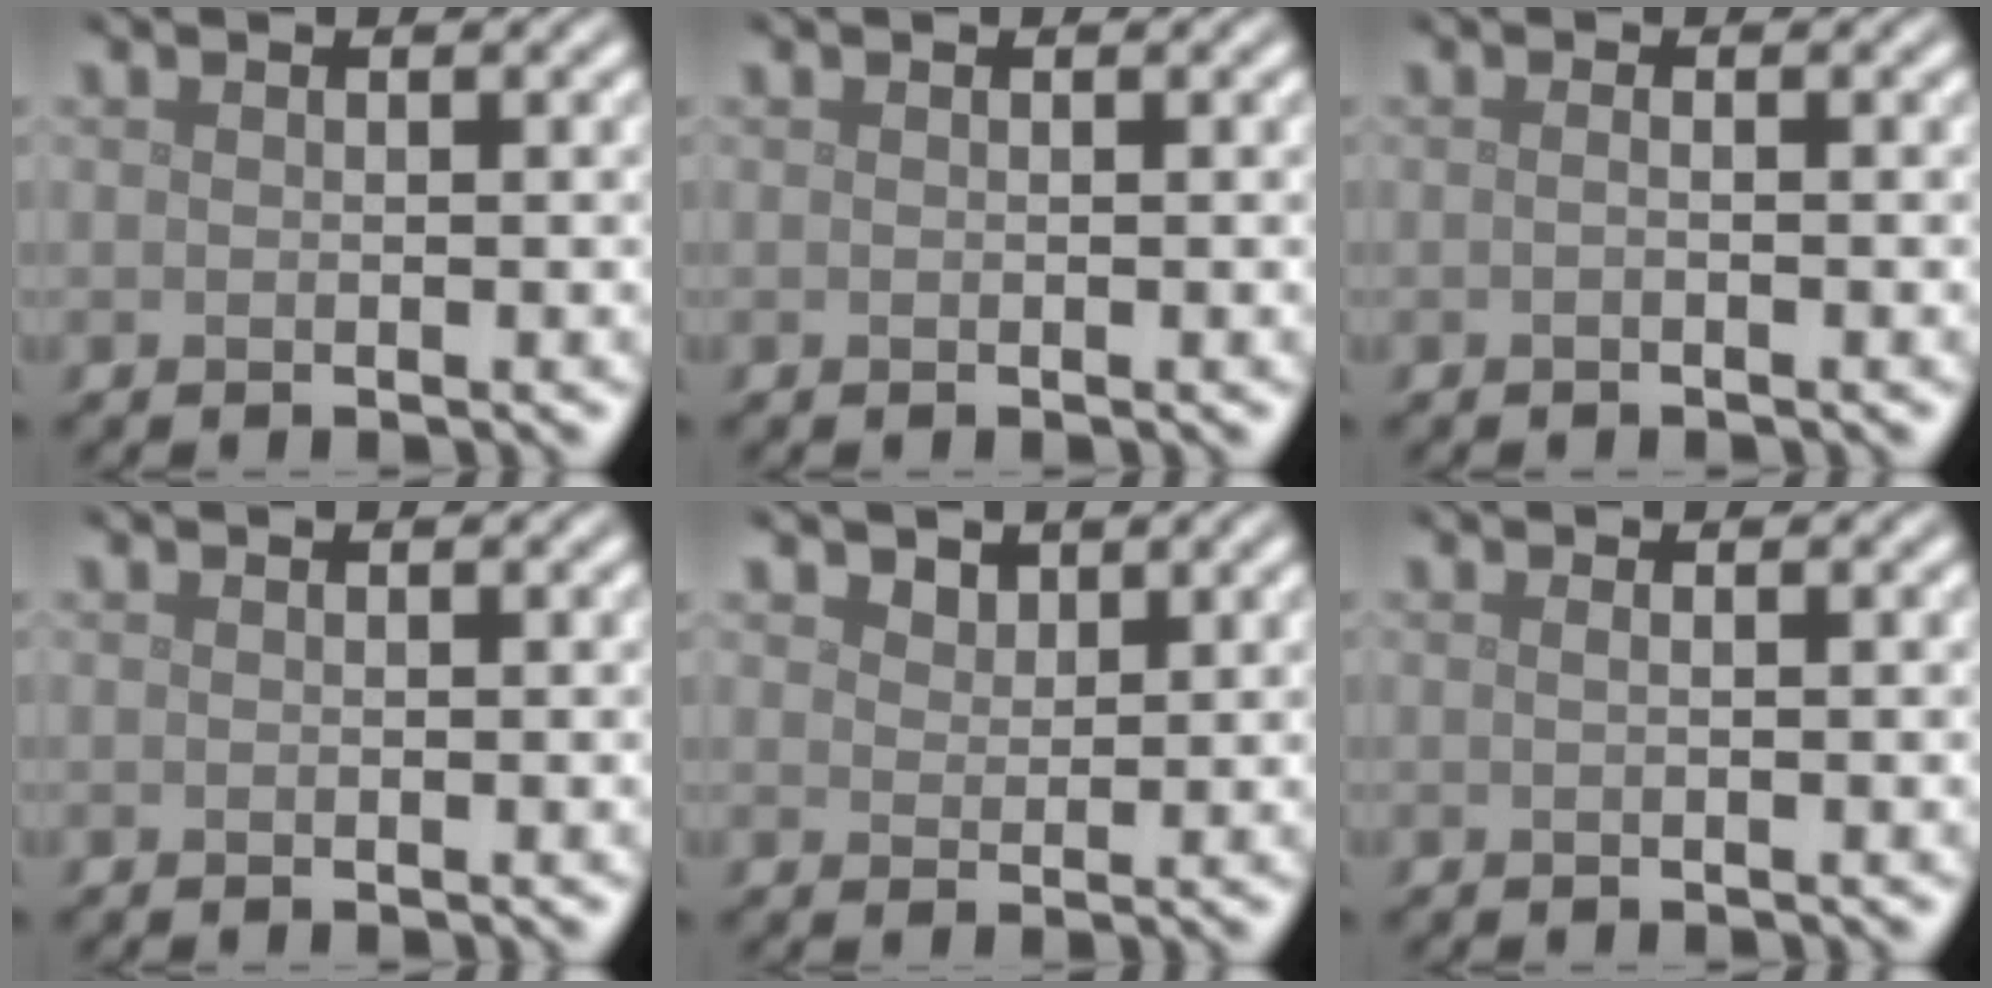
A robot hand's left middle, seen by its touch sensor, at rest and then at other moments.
{"total": 0.0}
{"total": 0.7, "force": [-0.1, 0.3, 0.6], "torque": [-0.009, -0.005, -0.008]}
{"total": 0.0}
{"total": 1.4, "force": [1.1, 0.7, 0.3], "torque": [-0.009, -0.003, 0.020]}
{"total": 0.6, "force": [0.1, 0.3, 0.5], "torque": [-0.006, 0.001, -0.003]}